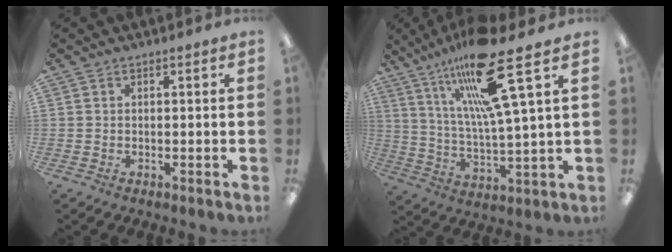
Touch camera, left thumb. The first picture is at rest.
{"total": 19.6, "force": [12.0, 2.7, 15.3], "torque": [-0.292, -0.052, 0.180]}